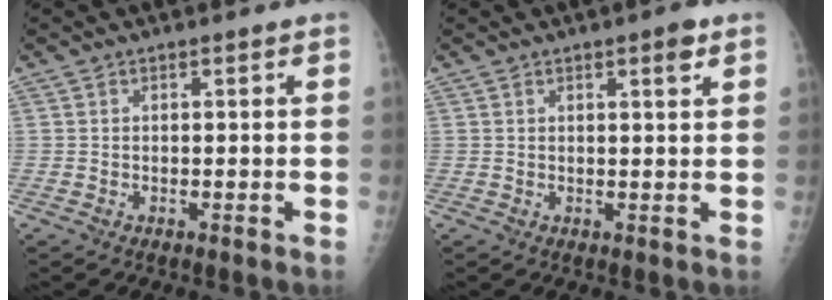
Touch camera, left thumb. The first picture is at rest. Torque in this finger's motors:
{"motor_torque": [-0.18, 0.20, 0.05, 0.09, 0.02]}